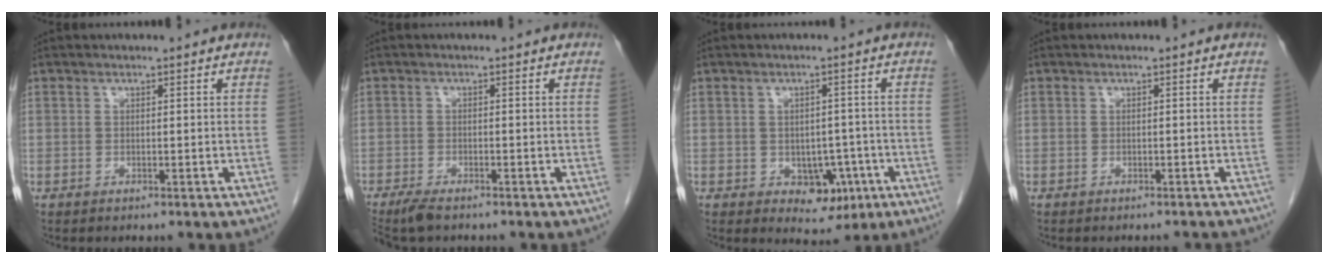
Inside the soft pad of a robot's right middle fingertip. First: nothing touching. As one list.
[{"total": 3.9, "force": [-3.2, 1.0, 2.0], "torque": [-0.037, -0.010, -0.051]}, {"total": 5.5, "force": [-1.9, 3.6, 3.7], "torque": [-0.038, 0.003, -0.015]}, {"total": 3.3, "force": [-3.2, 0.6, 0.8], "torque": [-0.013, -0.009, -0.035]}]